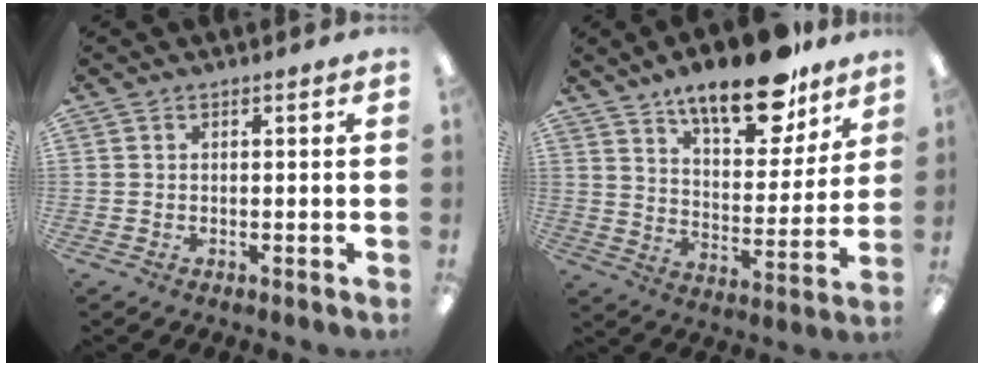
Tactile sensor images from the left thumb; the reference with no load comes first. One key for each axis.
{"total": 17.9, "fx": 13.6, "fy": 6.6, "fz": 9.6, "tx": -0.145, "ty": -0.081, "tz": 0.229}